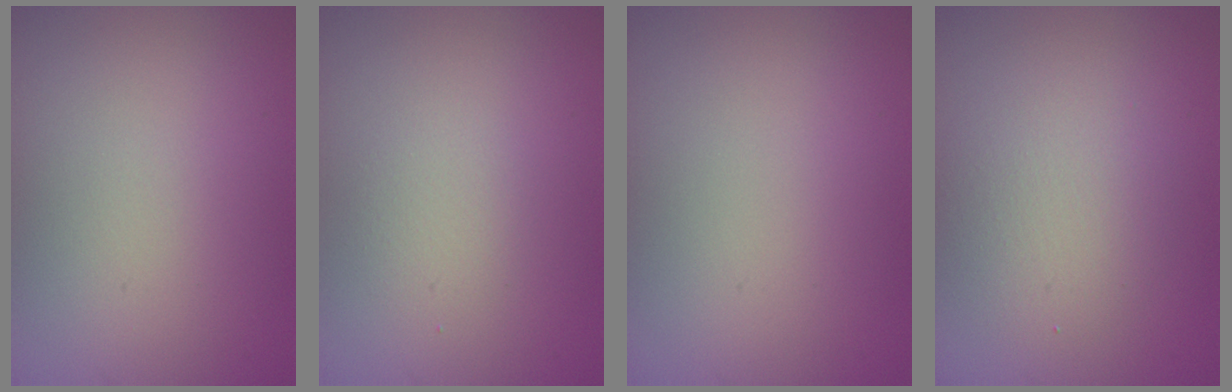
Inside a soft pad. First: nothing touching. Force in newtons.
{"total": 1.4, "press": 1.4, "slide": 0.0}
{"total": 0.0}
{"total": 3.3, "press": 3.3, "slide": 0.1}